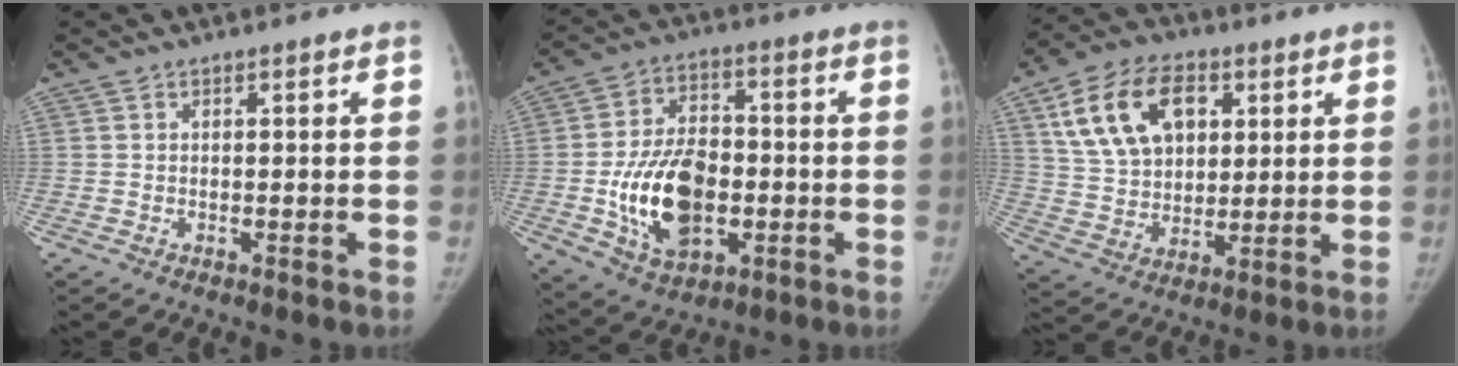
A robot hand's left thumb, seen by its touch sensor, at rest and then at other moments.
{"total": 16.9, "force": [-3.0, 10.7, 12.8], "torque": [-0.196, 0.011, -0.042]}
{"total": 17.0, "force": [6.5, 11.3, 10.9], "torque": [-0.165, -0.008, 0.122]}